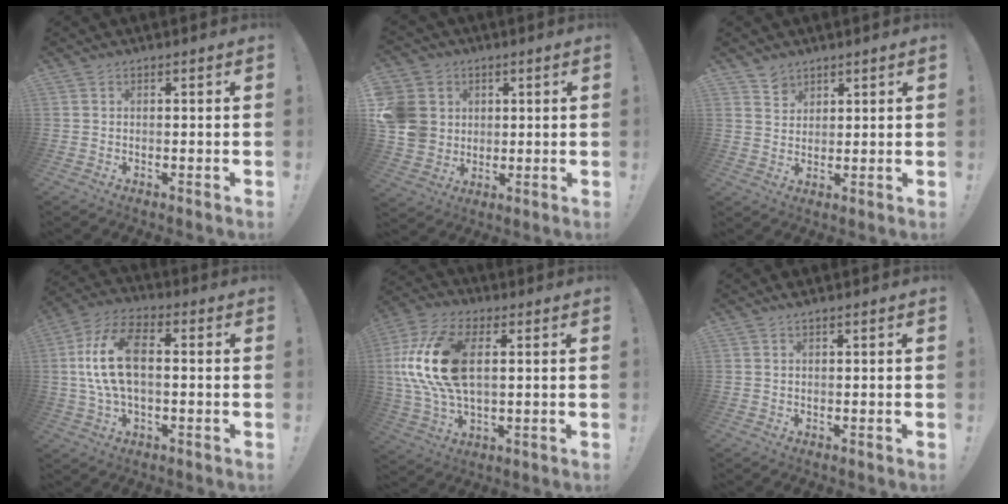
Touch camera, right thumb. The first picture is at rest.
{"total": 11.5, "force": [2.1, 10.5, 4.3], "torque": [-0.089, -0.002, 0.047]}
{"total": 4.1, "force": [3.2, 2.6, 0.3], "torque": [0.002, -0.028, 0.057]}
{"total": 14.4, "force": [1.2, 7.7, 12.1], "torque": [-0.232, 0.004, 0.022]}
{"total": 19.9, "force": [3.5, 11.0, 16.2], "torque": [-0.320, 0.000, 0.064]}
{"total": 0.9, "force": [0.8, -0.1, 0.4], "torque": [-0.009, 0.000, 0.015]}